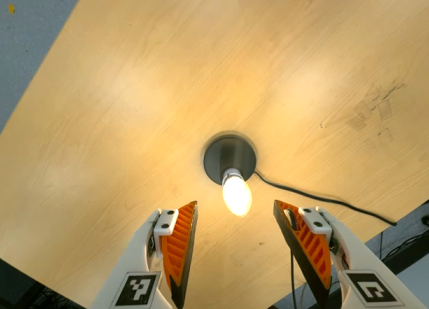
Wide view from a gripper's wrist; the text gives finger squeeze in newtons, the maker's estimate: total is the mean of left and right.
{"total": 0.0}